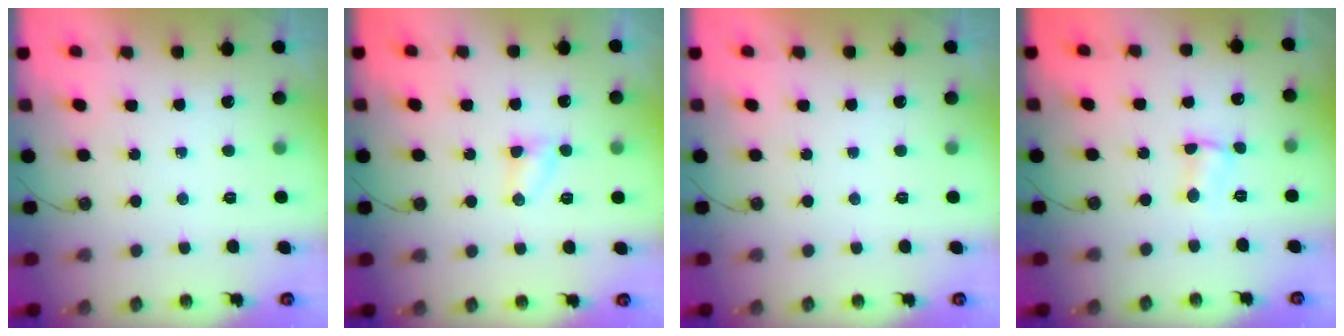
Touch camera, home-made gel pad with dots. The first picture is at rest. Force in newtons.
{"total": 3.0, "press": 3.0, "slide": 0.4}
{"total": 0.0}
{"total": 2.0, "press": 2.0, "slide": 0.3}